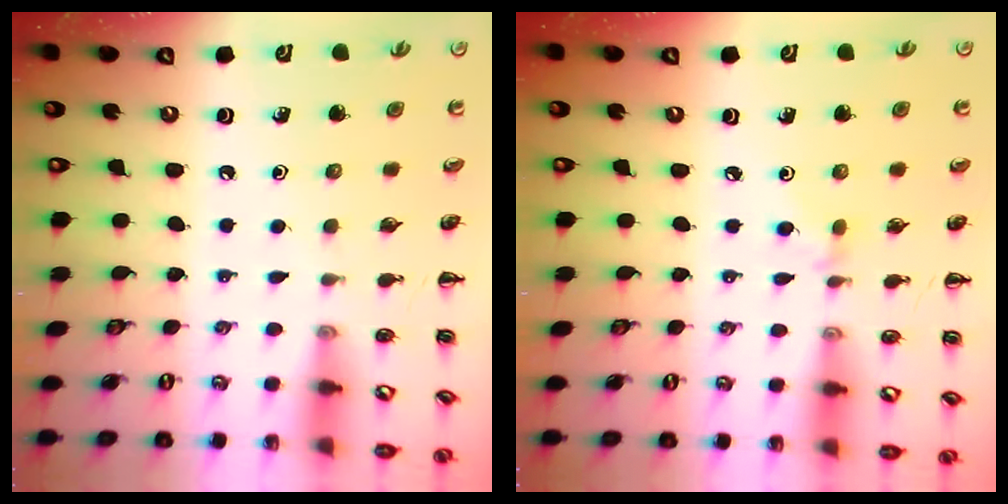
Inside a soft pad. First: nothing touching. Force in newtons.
{"total": 3.0, "press": 2.8, "slide": 1.1}